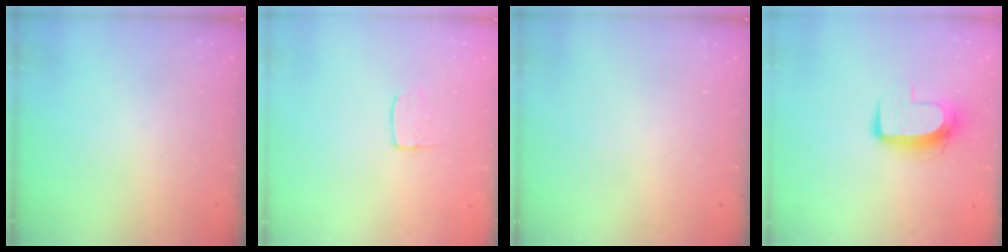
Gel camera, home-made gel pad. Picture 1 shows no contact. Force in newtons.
{"total": 3.6, "press": 3.6, "slide": 0.3}
{"total": 0.0}
{"total": 10.2, "press": 10.2, "slide": 0.6}